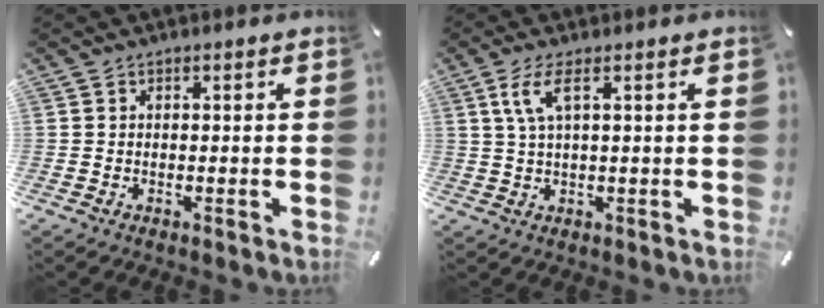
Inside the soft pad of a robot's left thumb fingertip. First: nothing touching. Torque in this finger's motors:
{"motor_torque": [0.93, 1.19, 0.67, -0.62, 0.33]}